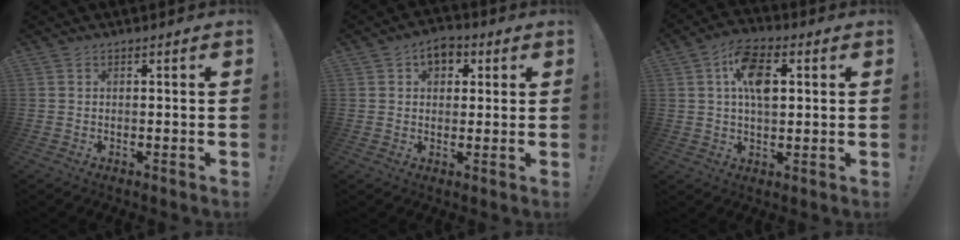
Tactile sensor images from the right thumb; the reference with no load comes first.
{"total": 6.0, "force": [2.2, 4.5, 3.3], "torque": [-0.046, 0.003, 0.039]}
{"total": 11.3, "force": [2.6, 6.6, 8.8], "torque": [-0.134, 0.010, 0.048]}